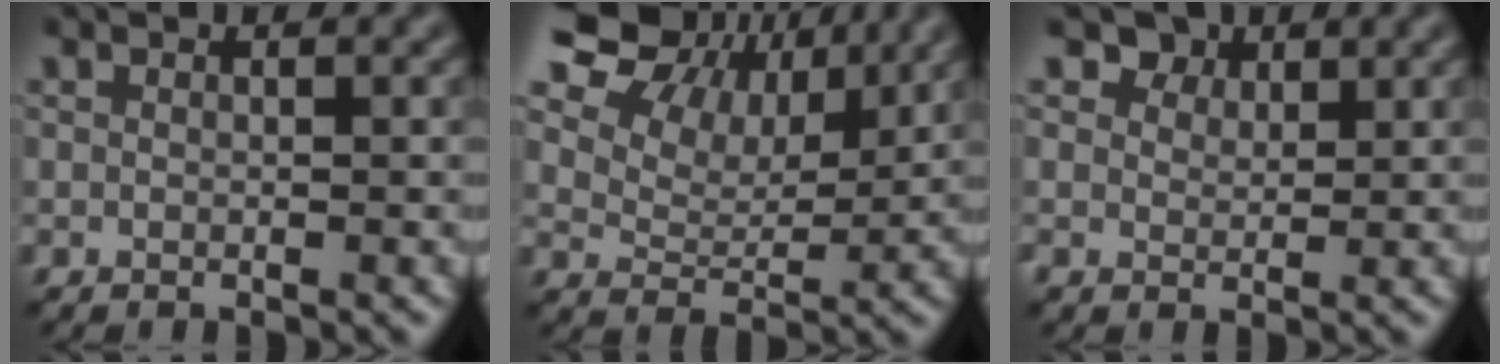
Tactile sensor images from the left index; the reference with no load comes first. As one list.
[{"total": 13.8, "force": [9.0, 8.0, 6.8], "torque": [-0.137, 0.022, 0.163]}, {"total": 3.3, "force": [2.2, 2.3, 1.1], "torque": [-0.032, -0.013, 0.039]}]